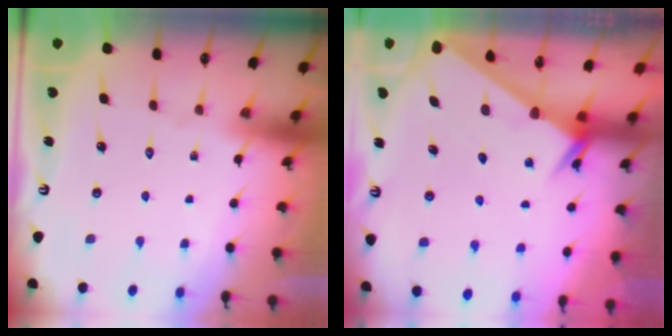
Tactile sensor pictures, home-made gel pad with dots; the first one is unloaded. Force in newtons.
{"total": 2.5, "press": 2.5, "slide": 0.1}